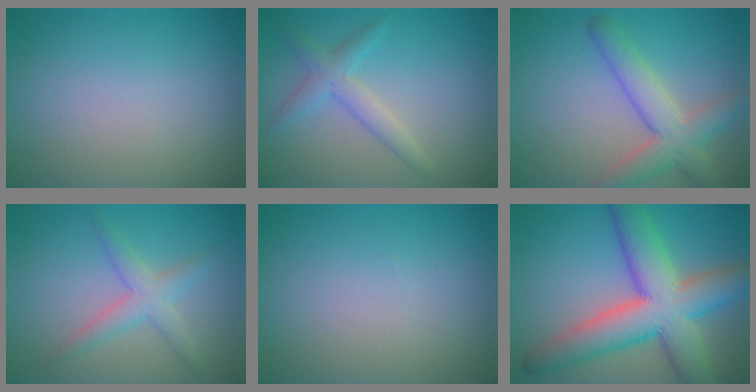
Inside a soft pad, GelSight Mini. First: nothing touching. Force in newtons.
{"total": 2.6, "press": 2.6, "slide": 0.1}
{"total": 5.1, "press": 5.1, "slide": 0.2}
{"total": 2.8, "press": 2.8, "slide": 0.2}
{"total": 0.0}
{"total": 10.2, "press": 10.2, "slide": 0.6}